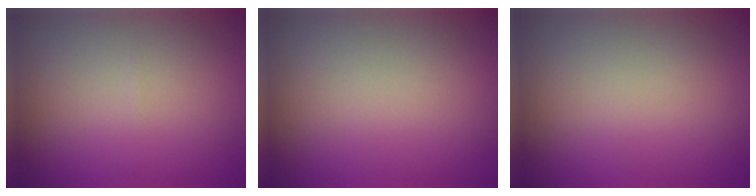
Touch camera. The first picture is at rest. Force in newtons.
{"total": 0.0}
{"total": 0.0}